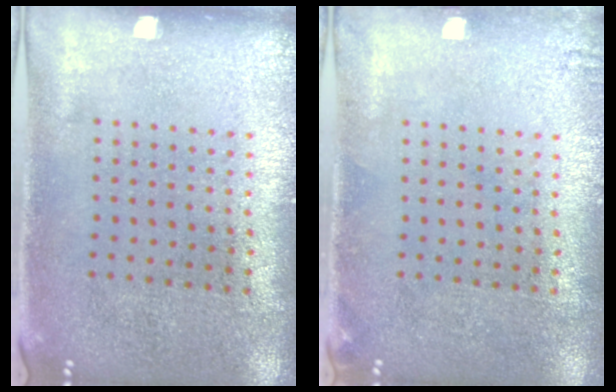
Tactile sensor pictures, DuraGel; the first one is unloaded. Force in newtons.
{"total": 0.8, "press": 0.8, "slide": 0.1}